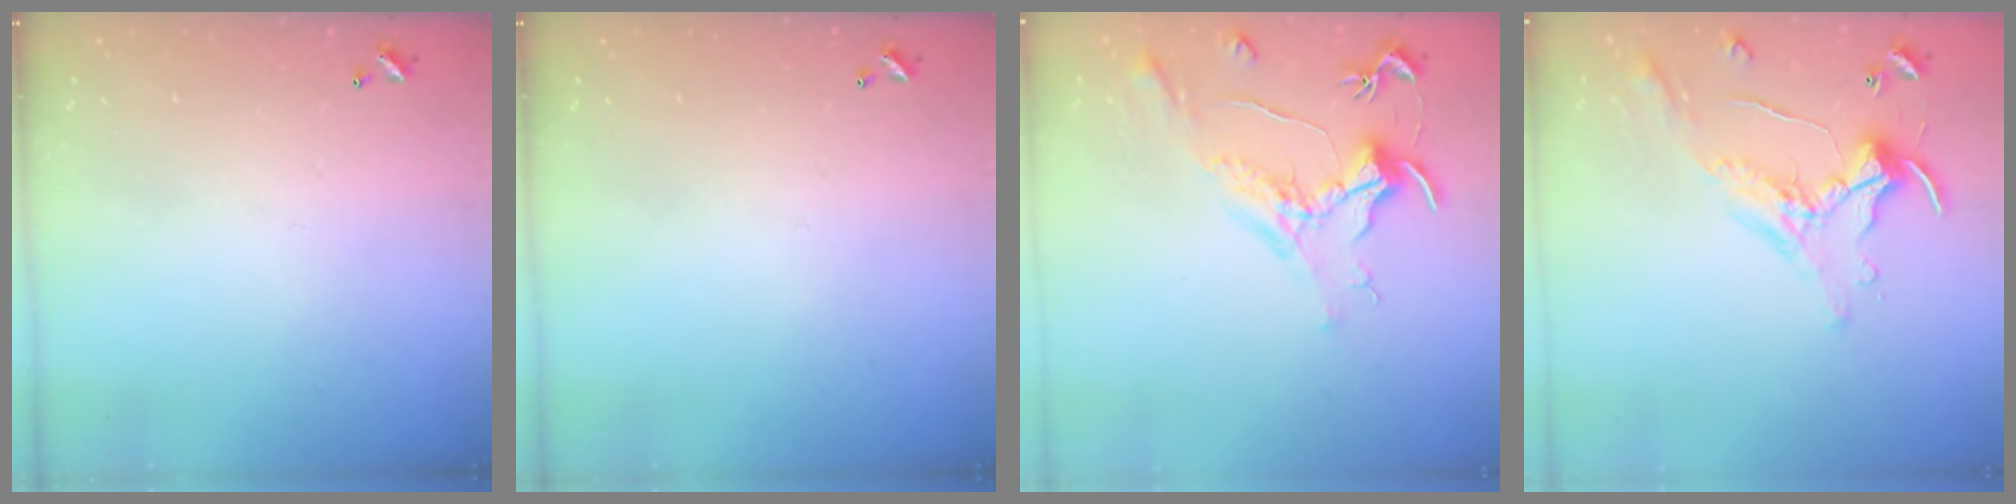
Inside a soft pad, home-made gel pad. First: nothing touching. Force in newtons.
{"total": 0.0}
{"total": 1.6, "press": 1.4, "slide": 0.7}
{"total": 0.7, "press": 0.5, "slide": 0.4}